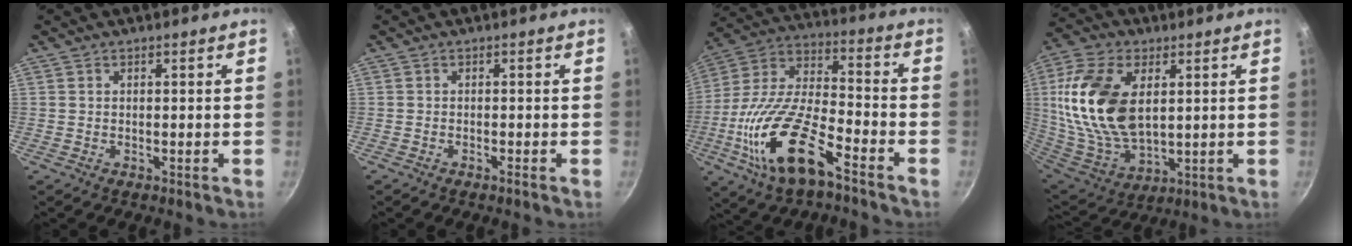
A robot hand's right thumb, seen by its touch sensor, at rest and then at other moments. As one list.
[{"total": 0.6, "force": [-0.5, 0.0, 0.4], "torque": [-0.017, 0.004, -0.010]}, {"total": 20.6, "force": [-9.4, 8.1, 16.4], "torque": [-0.306, 0.045, -0.193]}, {"total": 21.0, "force": [4.4, 12.4, 16.5], "torque": [-0.319, -0.019, 0.093]}]